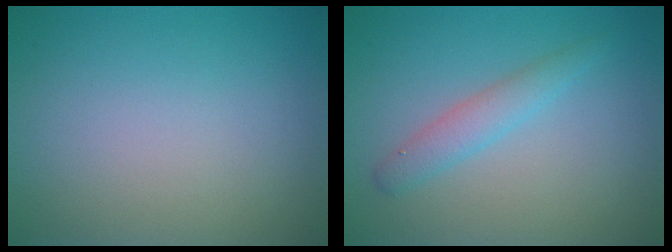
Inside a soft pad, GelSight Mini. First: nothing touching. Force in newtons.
{"total": 1.3, "press": 1.3, "slide": 0.2}